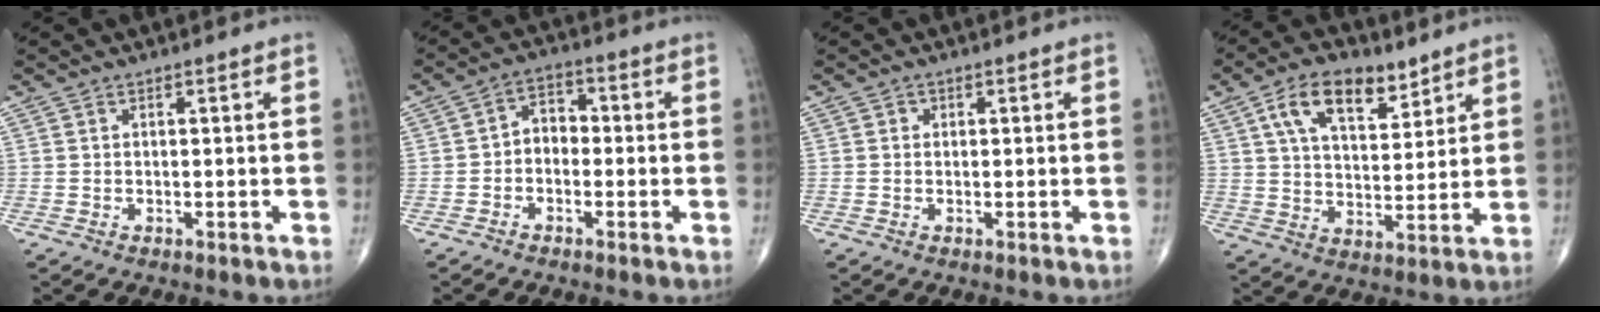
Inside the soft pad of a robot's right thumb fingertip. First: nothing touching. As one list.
[{"total": 4.5, "force": [-1.0, 3.4, 2.9], "torque": [-0.028, 0.024, -0.031]}, {"total": 0.7, "force": [0.1, 0.7, 0.2], "torque": [0.005, 0.002, 0.001]}, {"total": 12.4, "force": [6.7, 6.4, 8.2], "torque": [-0.118, -0.027, 0.120]}]